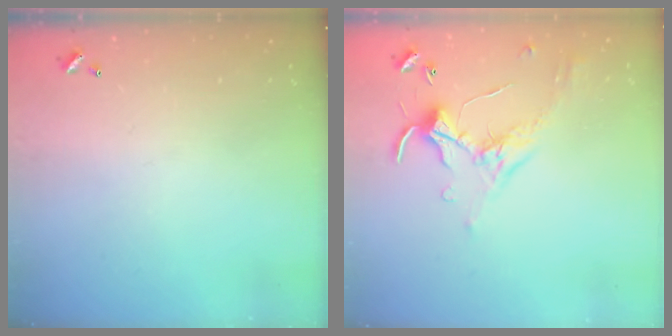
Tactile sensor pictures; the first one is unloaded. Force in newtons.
{"total": 0.7, "press": 0.6, "slide": 0.4}